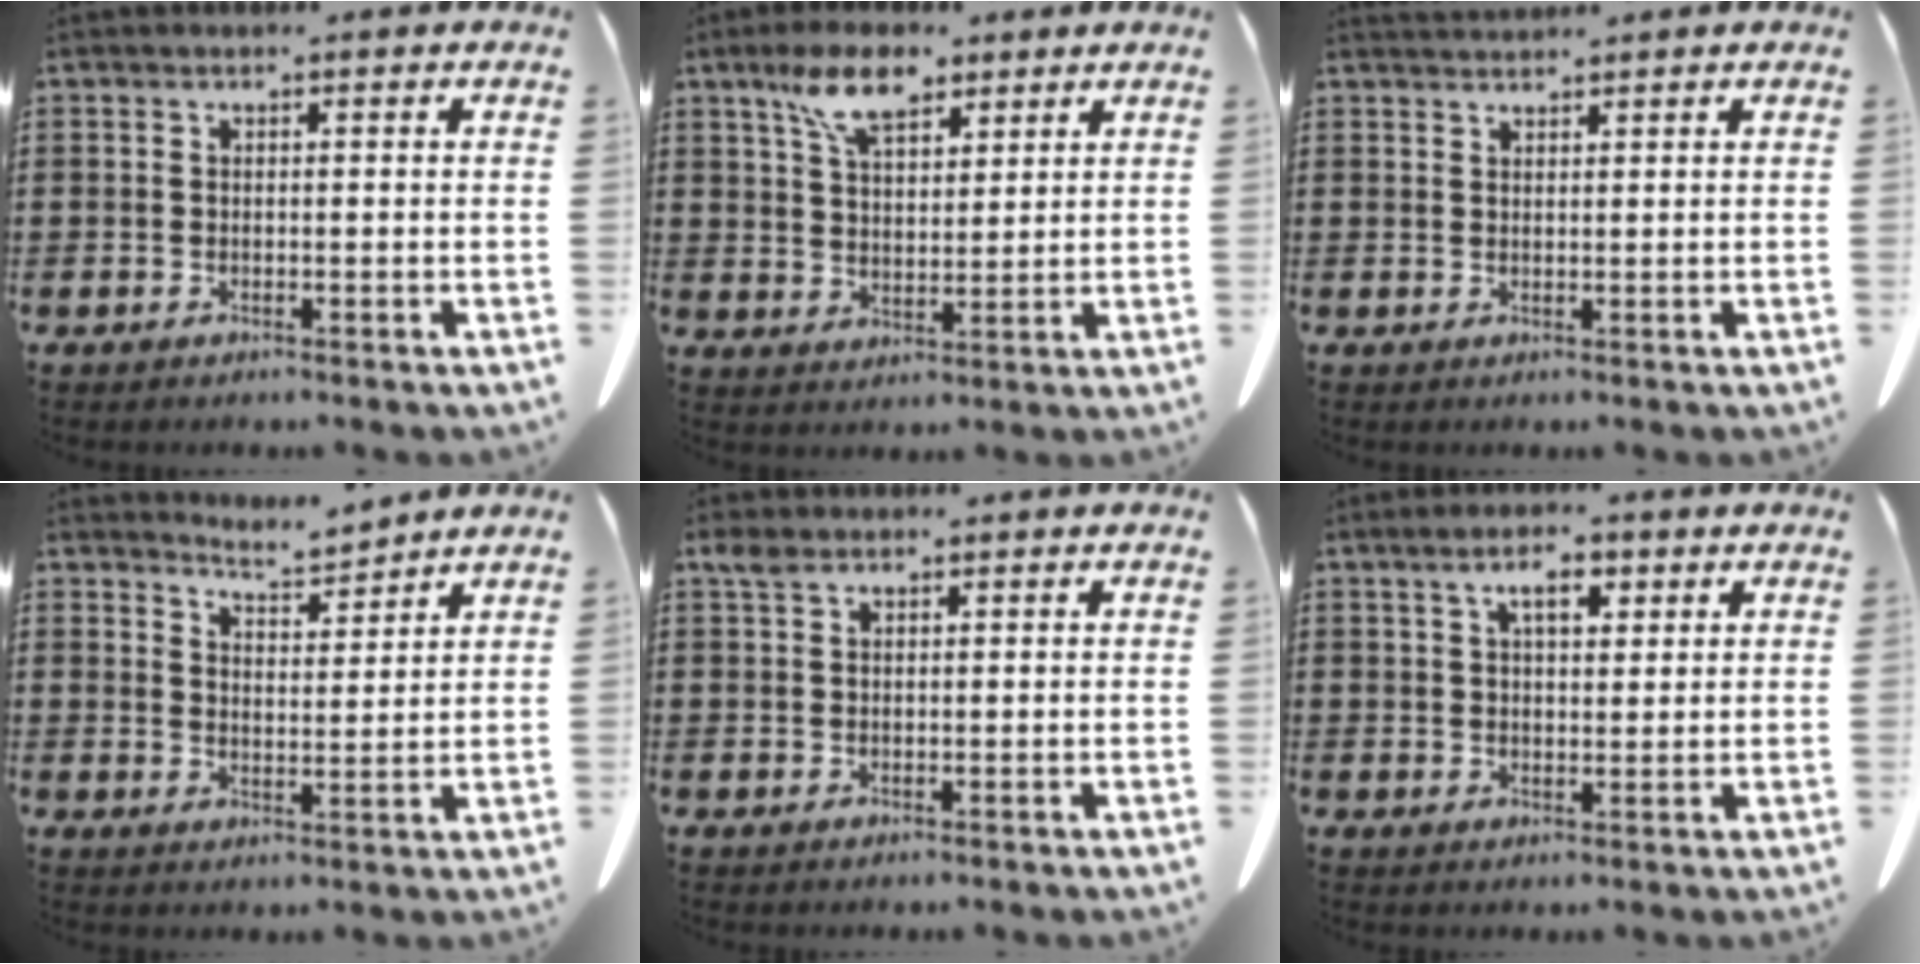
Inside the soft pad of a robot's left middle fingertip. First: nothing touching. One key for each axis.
{"total": 7.9, "fx": 5.2, "fy": 3.6, "fz": 4.8, "tx": -0.101, "ty": 0.003, "tz": 0.093}
{"total": 1.4, "fx": 1.4, "fy": 0.1, "fz": 0.2, "tx": -0.007, "ty": 0.000, "tz": 0.028}
{"total": 4.2, "fx": 4.2, "fy": -0.1, "fz": -0.1, "tx": -0.012, "ty": -0.024, "tz": 0.075}
{"total": 2.0, "fx": 1.3, "fy": 0.9, "fz": 1.2, "tx": -0.031, "ty": 0.003, "tz": 0.024}
{"total": 4.2, "fx": 2.3, "fy": 1.7, "fz": 3.1, "tx": -0.051, "ty": 0.004, "tz": 0.034}